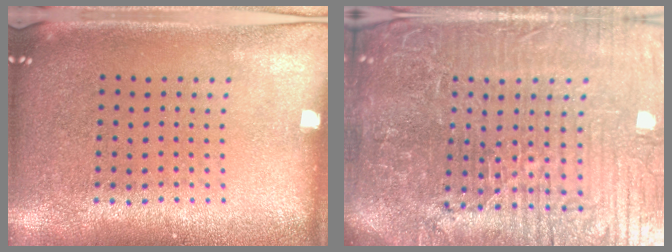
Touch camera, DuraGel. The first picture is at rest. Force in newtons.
{"total": 7.9, "press": 7.0, "slide": 3.7}